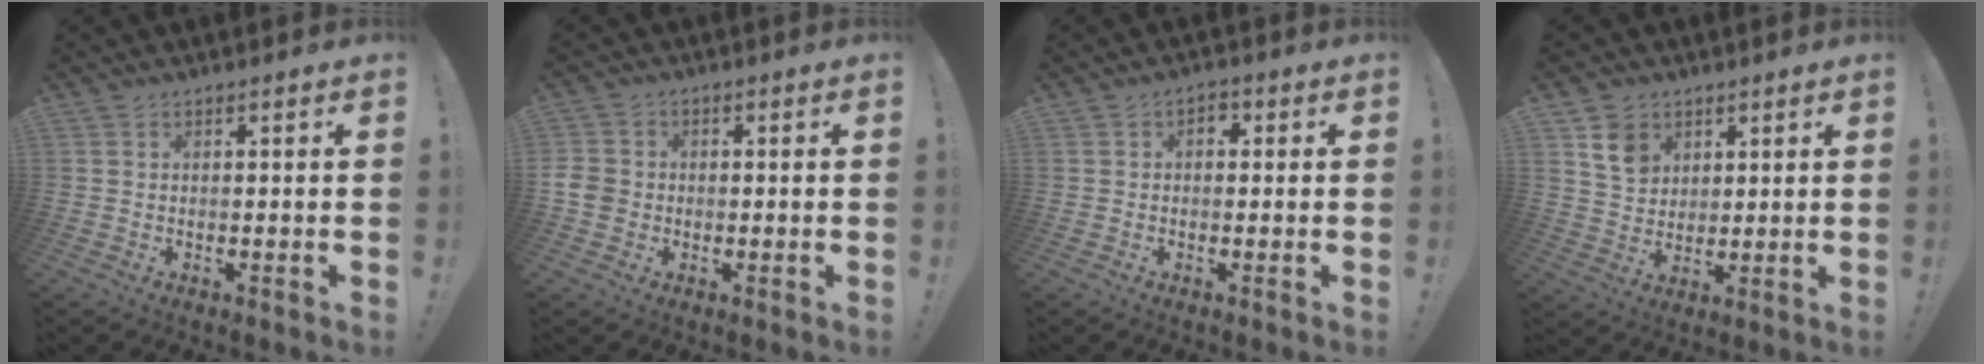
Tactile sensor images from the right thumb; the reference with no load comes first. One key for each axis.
{"total": 5.3, "fx": -1.1, "fy": 4.6, "fz": 2.2, "tx": -0.053, "ty": 0.011, "tz": -0.021}
{"total": 2.2, "fx": -0.4, "fy": 1.7, "fz": 1.3, "tx": -0.018, "ty": 0.006, "tz": -0.010}
{"total": 8.3, "fx": 4.5, "fy": 6.4, "fz": 2.9, "tx": -0.030, "ty": -0.022, "tz": 0.085}